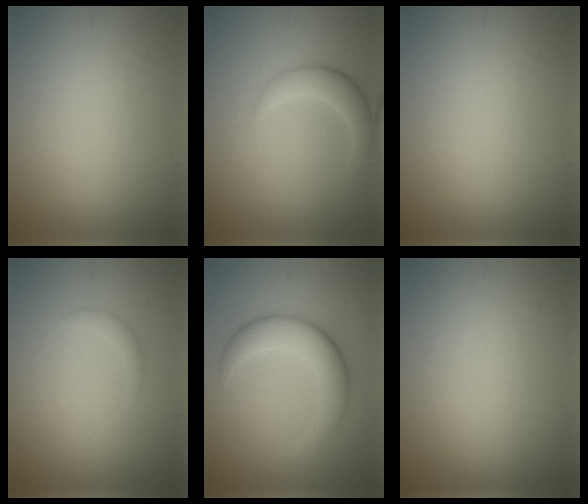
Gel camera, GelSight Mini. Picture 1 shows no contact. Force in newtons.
{"total": 2.5, "press": 2.5, "slide": 0.1}
{"total": 0.0}
{"total": 0.9, "press": 0.9, "slide": 0.1}
{"total": 5.5, "press": 5.5, "slide": 0.1}
{"total": 0.0}